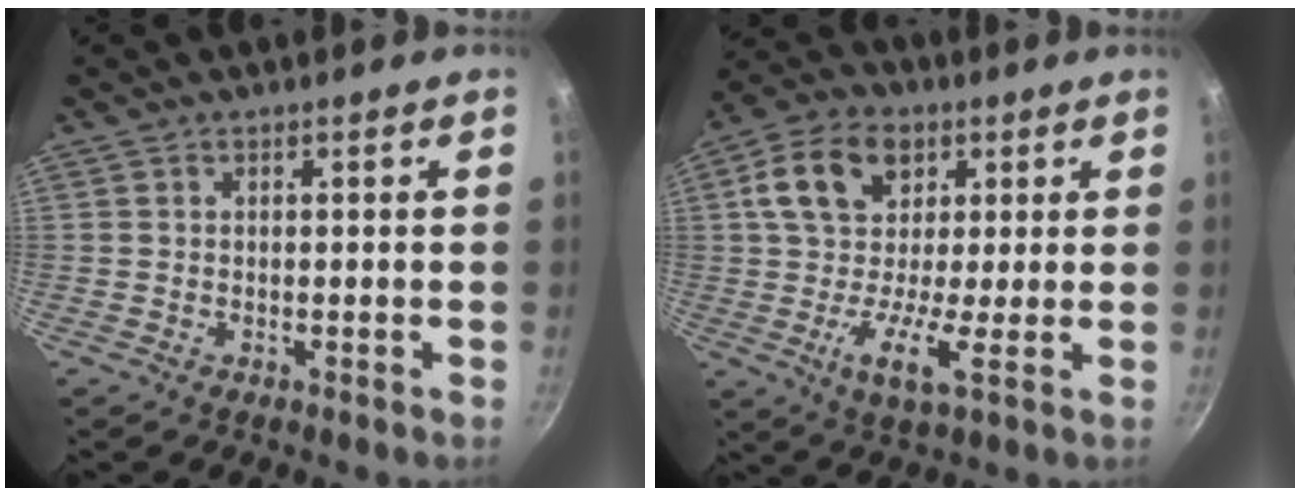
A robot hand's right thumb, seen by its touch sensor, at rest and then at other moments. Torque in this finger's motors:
{"motor_torque": [0.19, 1.57, 0.76, -0.46, 0.36]}